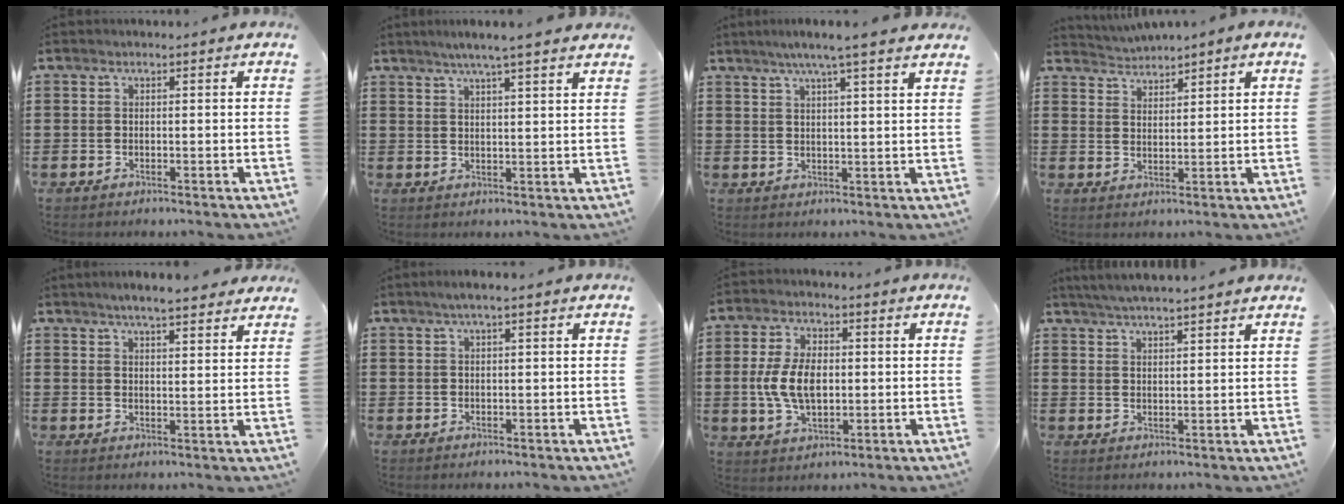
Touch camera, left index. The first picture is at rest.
{"total": 4.2, "force": [3.5, -0.5, 2.3], "torque": [-0.054, -0.006, 0.062]}
{"total": 5.1, "force": [3.9, -0.5, 3.1], "torque": [-0.071, -0.005, 0.067]}
{"total": 2.3, "force": [2.3, -0.1, -0.4], "torque": [-0.001, -0.008, 0.042]}
{"total": 4.5, "force": [4.2, 0.2, 1.7], "torque": [-0.045, -0.008, 0.076]}
{"total": 1.7, "force": [0.7, 0.1, 1.6], "torque": [-0.030, 0.002, 0.013]}
{"total": 7.7, "force": [0.0, 4.5, 6.2], "torque": [-0.148, 0.005, -0.007]}
{"total": 3.6, "force": [3.4, -0.5, 1.1], "torque": [-0.031, -0.008, 0.062]}